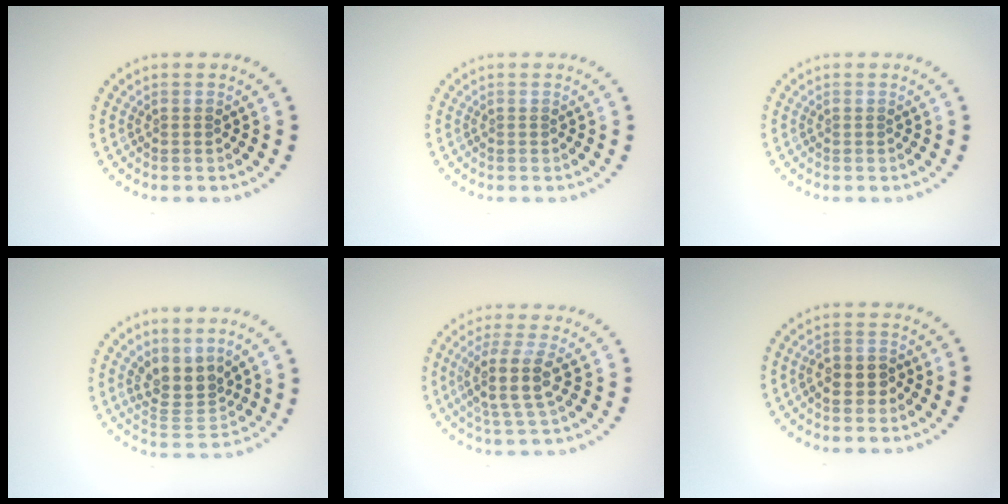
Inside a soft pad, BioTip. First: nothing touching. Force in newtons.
{"total": 0.0}
{"total": 0.0}
{"total": 3.5, "press": 3.0, "slide": 1.7}
{"total": 3.7, "press": 3.0, "slide": 2.3}
{"total": 2.4, "press": 2.3, "slide": 0.7}